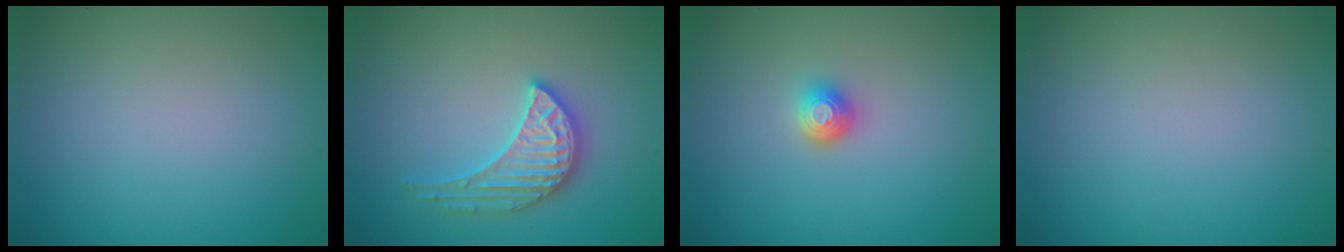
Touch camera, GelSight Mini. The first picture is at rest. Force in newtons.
{"total": 3.3, "press": 3.3, "slide": 0.4}
{"total": 1.5, "press": 1.3, "slide": 0.8}
{"total": 0.0}